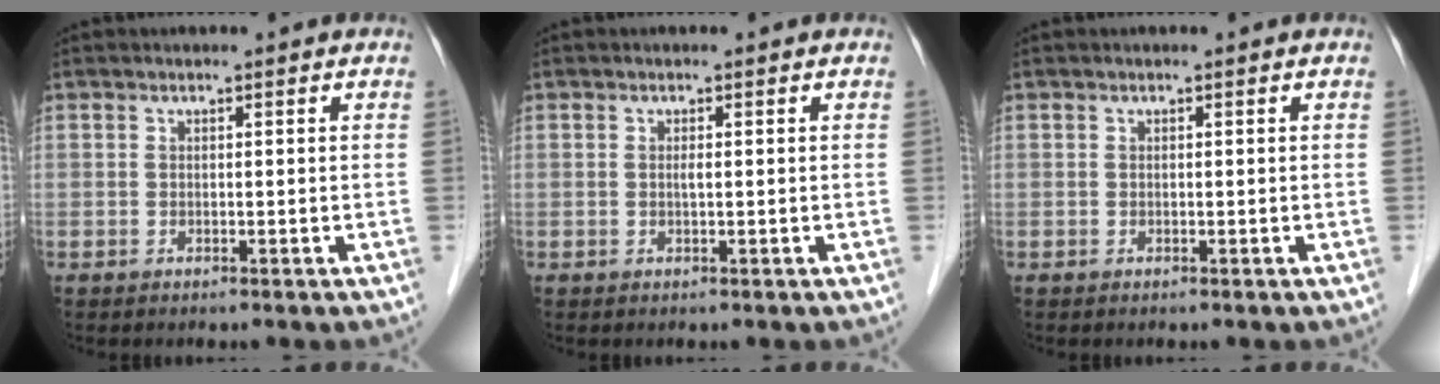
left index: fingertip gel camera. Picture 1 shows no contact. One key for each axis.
{"total": 0.6, "fx": -0.1, "fy": 0.0, "fz": 0.6, "tx": -0.014, "ty": -0.003, "tz": -0.002}
{"total": 0.0}